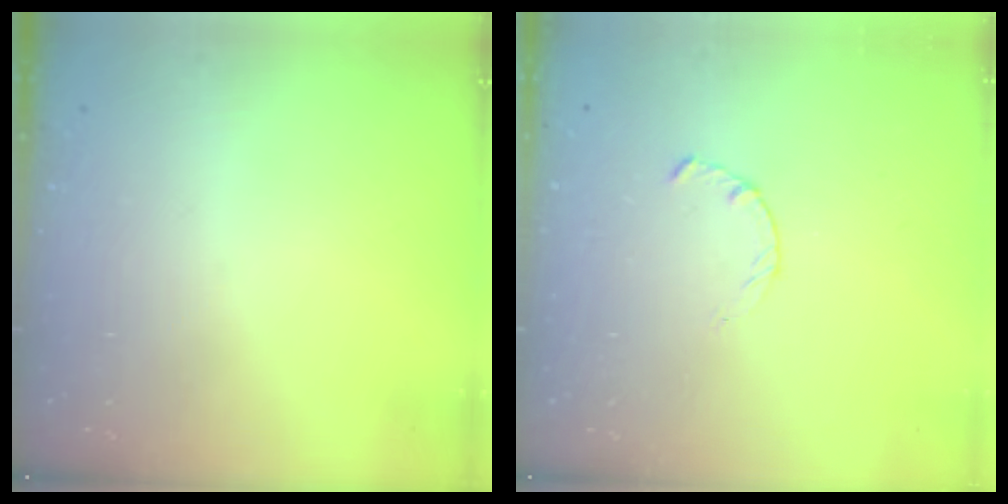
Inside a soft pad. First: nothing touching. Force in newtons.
{"total": 2.4, "press": 2.3, "slide": 0.4}